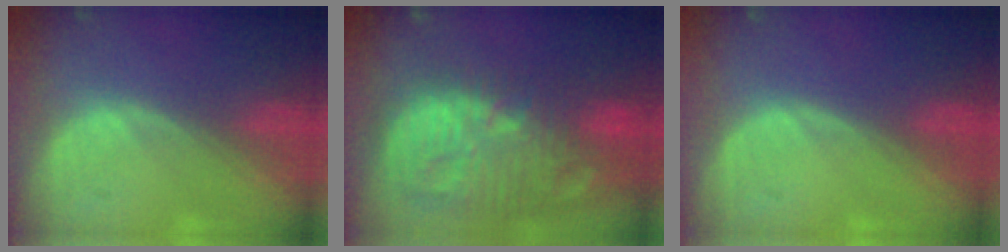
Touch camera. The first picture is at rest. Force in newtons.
{"total": 14.5, "press": 12.6, "slide": 7.2}
{"total": 0.0}